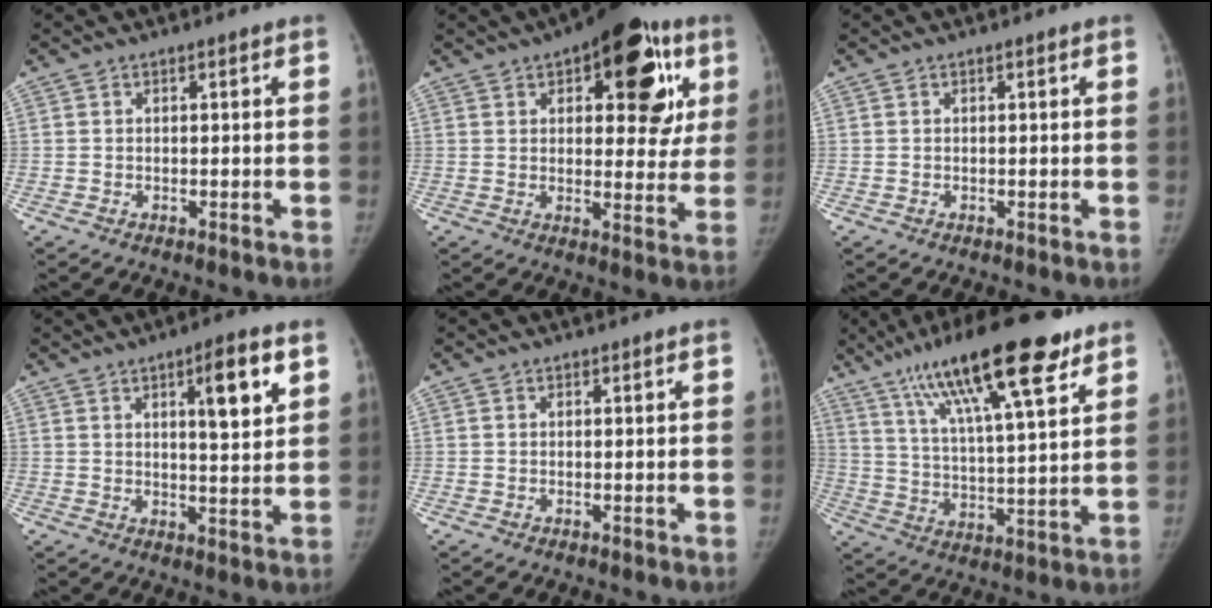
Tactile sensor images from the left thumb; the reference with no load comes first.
{"total": 19.8, "force": [8.1, 9.3, 15.4], "torque": [-0.143, -0.005, 0.101]}
{"total": 0.0}
{"total": 9.1, "force": [4.0, 2.0, 7.9], "torque": [-0.106, -0.021, 0.059]}
{"total": 0.0}
{"total": 21.3, "force": [12.7, 4.9, 16.4], "torque": [-0.264, -0.027, 0.215]}